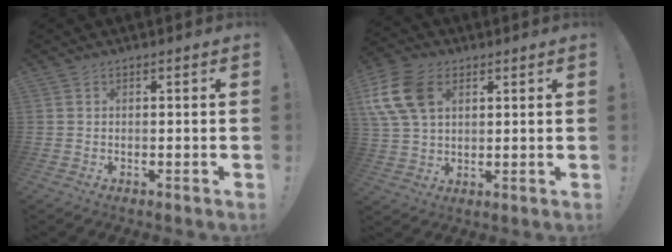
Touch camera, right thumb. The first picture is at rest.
{"total": 14.3, "force": [4.7, 9.9, 9.2], "torque": [-0.198, -0.006, 0.093]}